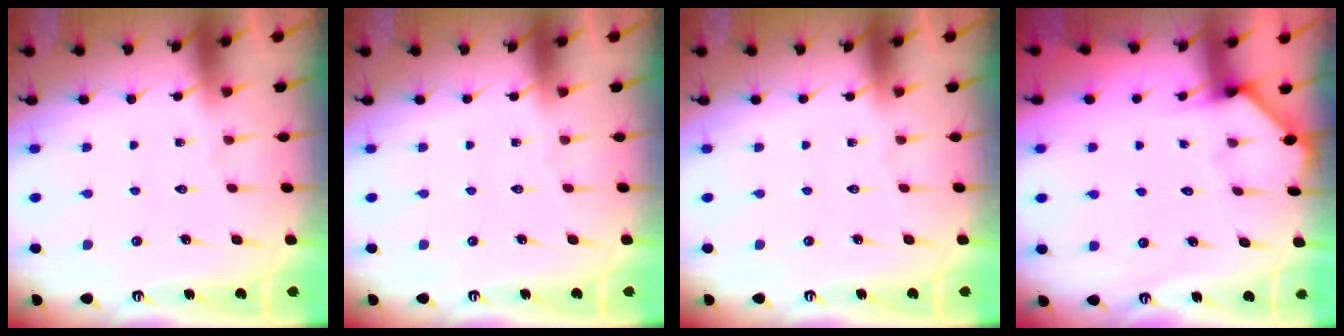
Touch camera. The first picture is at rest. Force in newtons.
{"total": 0.0}
{"total": 0.0}
{"total": 1.7, "press": 1.6, "slide": 0.2}